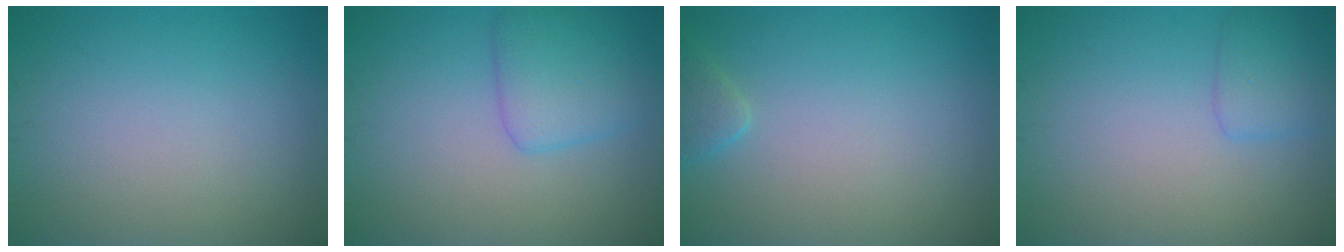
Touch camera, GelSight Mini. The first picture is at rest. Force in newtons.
{"total": 3.5, "press": 3.5, "slide": 0.2}
{"total": 1.4, "press": 1.4, "slide": 0.2}
{"total": 2.0, "press": 1.9, "slide": 0.1}